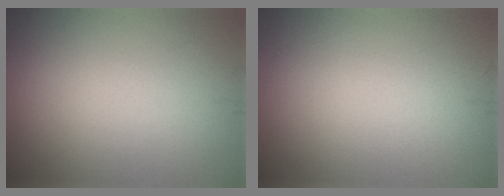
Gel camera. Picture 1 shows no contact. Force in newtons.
{"total": 0.0}